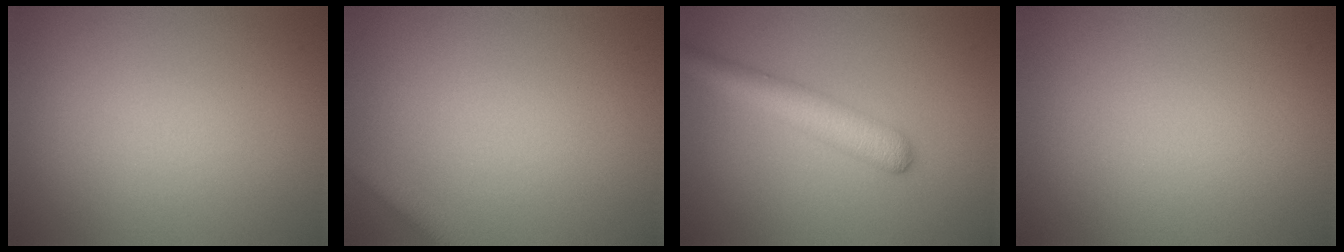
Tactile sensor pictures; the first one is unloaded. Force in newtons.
{"total": 1.6, "press": 1.6, "slide": 0.1}
{"total": 4.1, "press": 4.1, "slide": 0.1}
{"total": 0.0}